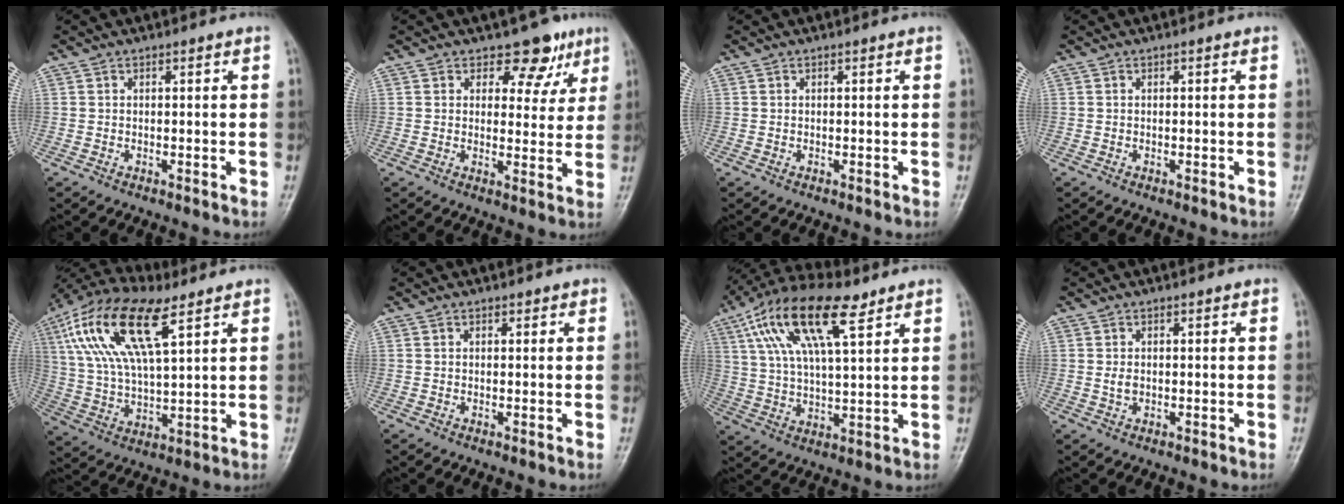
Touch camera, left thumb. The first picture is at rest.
{"total": 6.8, "force": [4.4, 4.5, 2.5], "torque": [0.011, -0.019, 0.055]}
{"total": 0.0}
{"total": 0.0}
{"total": 18.8, "force": [8.5, 7.3, 15.1], "torque": [-0.297, -0.002, 0.159]}
{"total": 0.8, "force": [0.6, 0.5, 0.2], "torque": [0.003, -0.003, 0.005]}
{"total": 17.0, "force": [8.6, 6.1, 13.4], "torque": [-0.242, -0.001, 0.157]}
{"total": 1.6, "force": [0.1, 1.1, 1.1], "torque": [-0.020, -0.002, 0.005]}